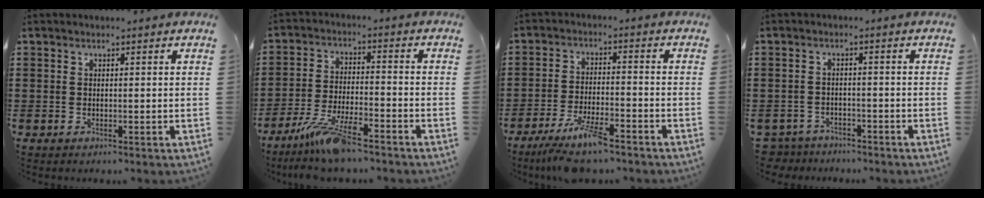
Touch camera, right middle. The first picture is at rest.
{"total": 8.5, "force": [-6.6, 1.3, 5.2], "torque": [-0.117, -0.008, -0.129]}
{"total": 7.3, "force": [-5.7, 0.9, 4.5], "torque": [-0.095, -0.013, -0.105]}
{"total": 3.0, "force": [-2.9, 0.6, -0.2], "torque": [-0.013, -0.006, -0.066]}